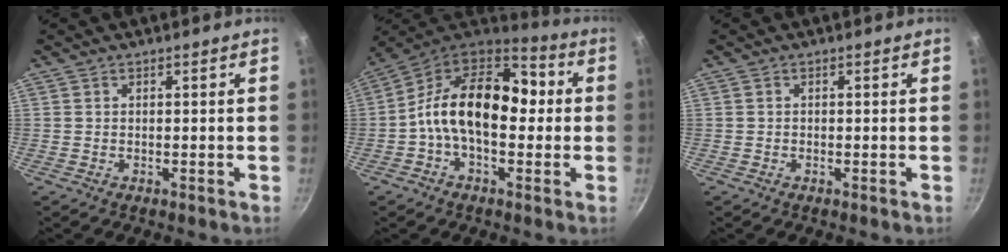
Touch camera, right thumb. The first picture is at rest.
{"total": 18.3, "force": [0.1, 11.5, 14.3], "torque": [-0.200, 0.041, -0.027]}
{"total": 0.0}